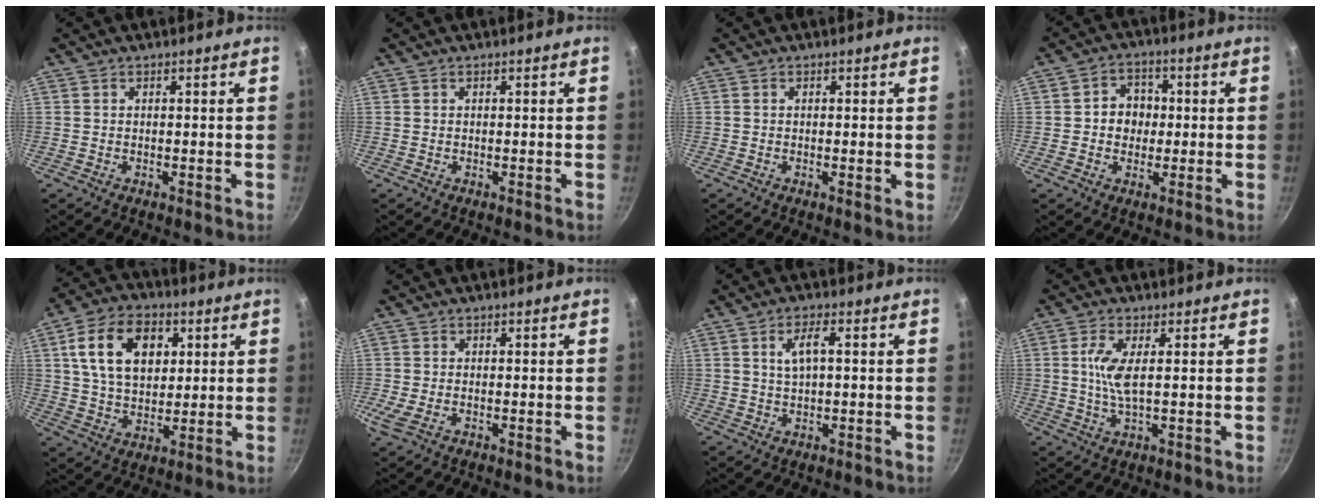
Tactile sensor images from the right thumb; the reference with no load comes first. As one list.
[{"total": 0.0}, {"total": 0.9, "force": [-0.1, 0.1, 0.9], "torque": [-0.015, -0.002, -0.003]}, {"total": 6.4, "force": [0.1, 5.6, 3.1], "torque": [-0.013, 0.009, -0.006]}, {"total": 15.7, "force": [4.6, 10.6, 10.6], "torque": [-0.162, 0.000, 0.075]}, {"total": 3.1, "force": [-0.8, 1.7, 2.4], "torque": [-0.055, -0.006, -0.016]}, {"total": 4.6, "force": [0.9, 1.7, 4.1], "torque": [-0.073, 0.013, 0.020]}, {"total": 6.0, "force": [0.8, 1.7, 5.7], "torque": [-0.130, -0.001, 0.018]}]